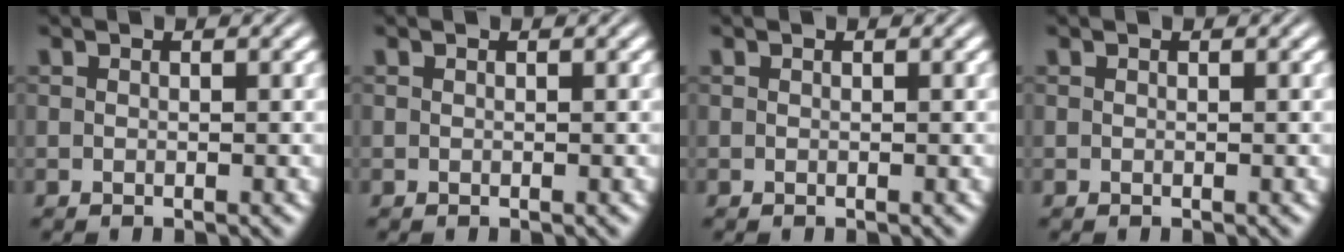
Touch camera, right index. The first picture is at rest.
{"total": 0.0}
{"total": 0.0}
{"total": 0.0}